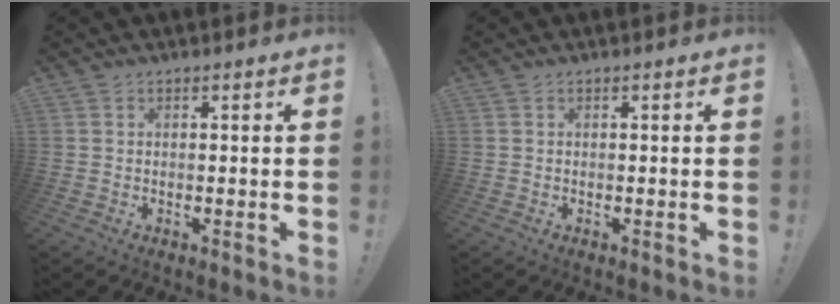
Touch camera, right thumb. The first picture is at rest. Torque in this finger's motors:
{"motor_torque": [0.00, 0.00, 0.00, 0.00, 0.00]}